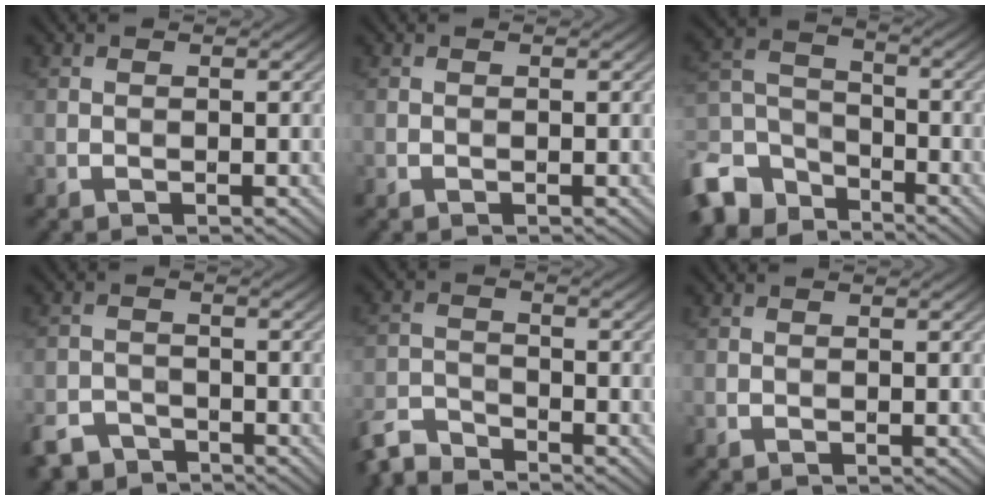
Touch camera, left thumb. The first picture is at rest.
{"total": 0.0}
{"total": 10.3, "force": [-7.2, 6.0, 4.3], "torque": [-0.115, -0.014, -0.157]}
{"total": 4.3, "force": [-3.6, 2.0, 1.3], "torque": [-0.022, -0.007, -0.074]}
{"total": 5.5, "force": [-5.1, 1.3, 1.6], "torque": [-0.035, -0.011, -0.115]}
{"total": 0.0}